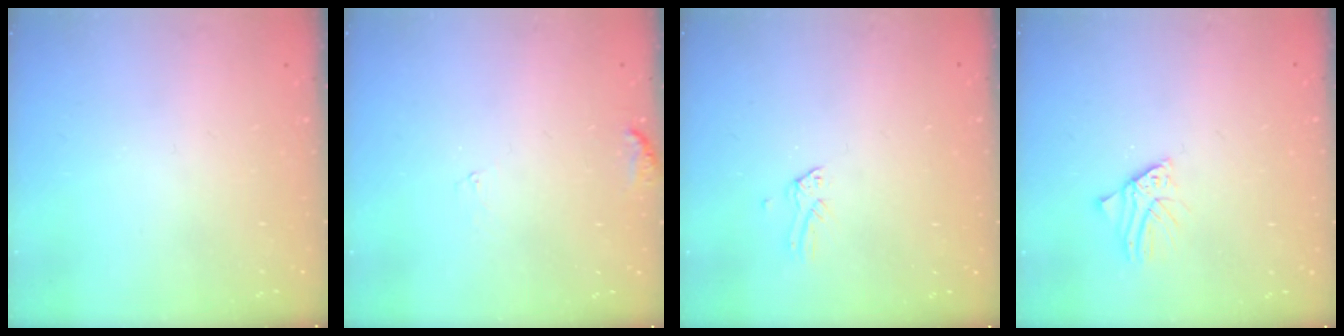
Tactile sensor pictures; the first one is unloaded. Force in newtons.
{"total": 7.3, "press": 7.3, "slide": 0.7}
{"total": 0.0}
{"total": 2.0, "press": 2.0, "slide": 0.2}